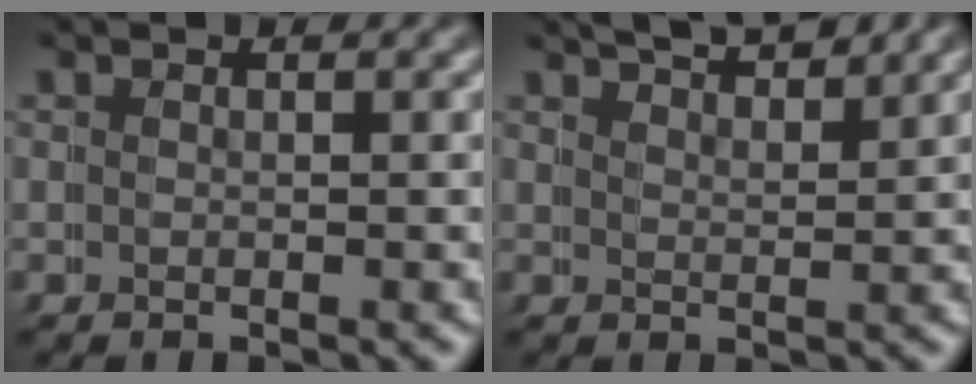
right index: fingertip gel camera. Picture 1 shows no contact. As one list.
[{"total": 4.8, "force": [4.4, 0.9, 1.7], "torque": [-0.026, 0.004, 0.068]}]